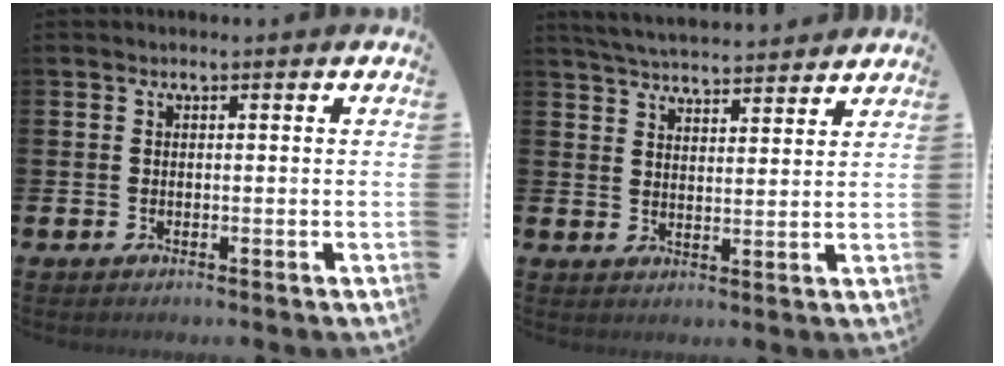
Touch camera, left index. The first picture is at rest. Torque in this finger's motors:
{"motor_torque": [0.05, -0.85, 0.76, 0.21]}